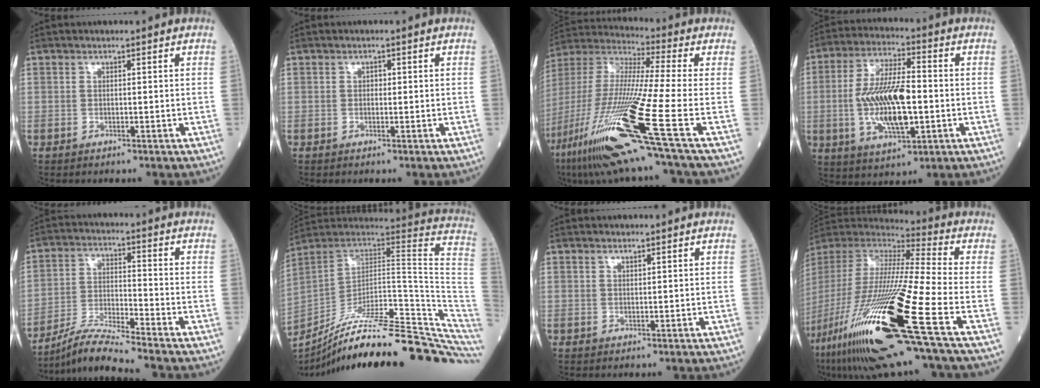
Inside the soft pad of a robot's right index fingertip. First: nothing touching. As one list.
[{"total": 0.6, "force": [0.1, 0.4, 0.4], "torque": [-0.008, 0.002, 0.002]}, {"total": 25.0, "force": [-12.6, -0.7, 21.5], "torque": [-0.453, -0.058, -0.236]}, {"total": 13.2, "force": [-1.6, 4.0, 12.5], "torque": [-0.247, 0.002, -0.024]}, {"total": 8.2, "force": [-7.4, -1.9, 3.0], "torque": [-0.068, -0.017, -0.138]}, {"total": 31.0, "force": [-25.2, 3.5, 17.7], "torque": [-0.151, -0.003, -0.360]}, {"total": 0.6, "force": [0.5, 0.1, 0.2], "torque": [-0.008, -0.001, 0.012]}, {"total": 34.2, "force": [-15.9, 2.7, 30.2], "torque": [-0.636, -0.073, -0.305]}]